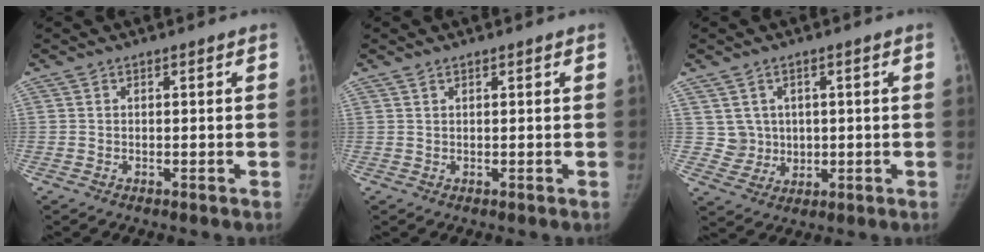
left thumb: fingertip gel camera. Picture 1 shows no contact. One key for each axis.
{"total": 0.7, "fx": 0.6, "fy": 0.2, "fz": 0.3, "tx": -0.008, "ty": -0.001, "tz": 0.011}
{"total": 5.0, "fx": 1.3, "fy": 4.6, "fz": 1.3, "tx": -0.001, "ty": -0.008, "tz": 0.032}